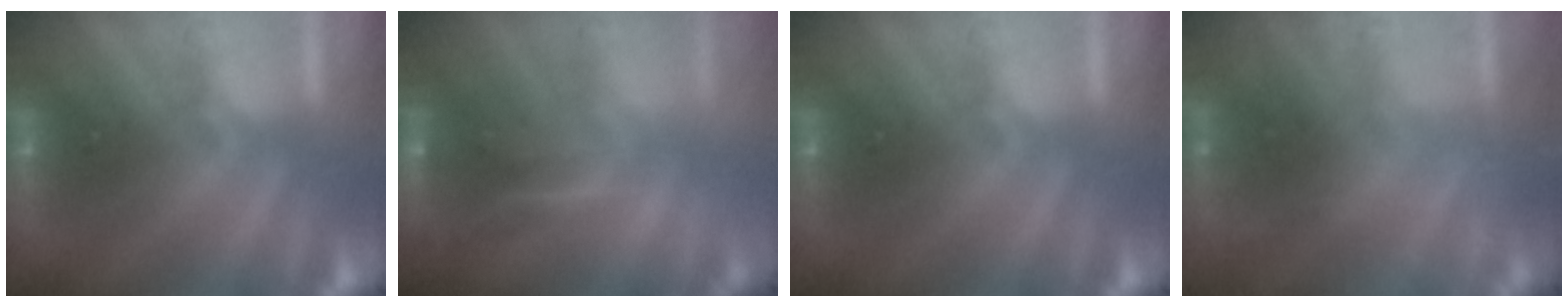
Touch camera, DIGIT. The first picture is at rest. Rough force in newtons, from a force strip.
{"total": 2.5}
{"total": 0.0}
{"total": 2.2}